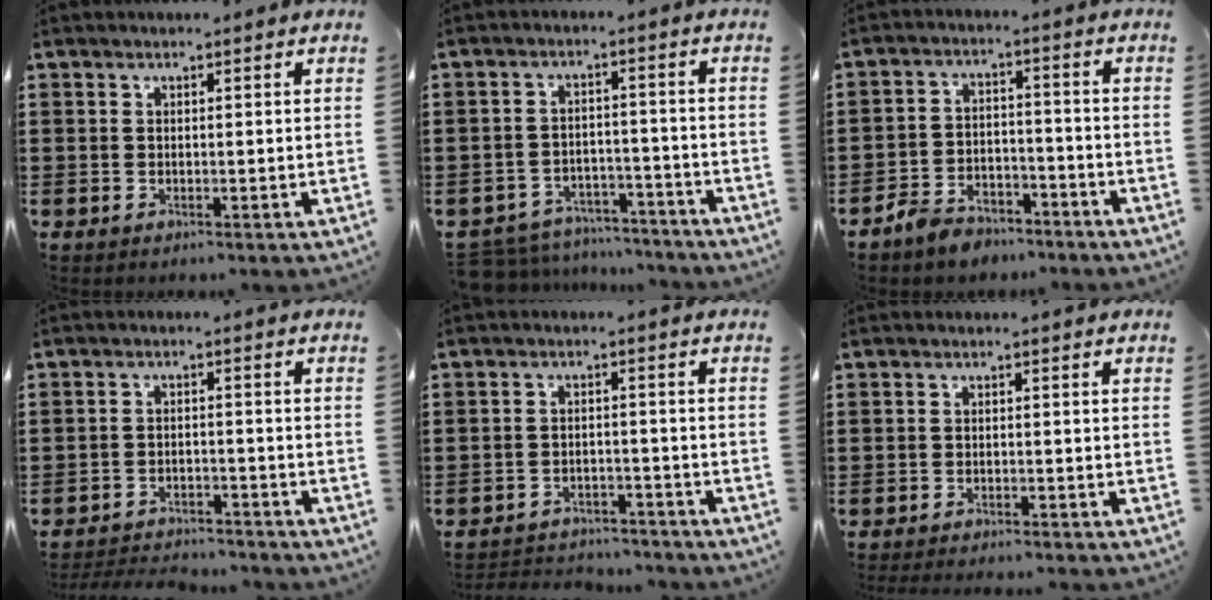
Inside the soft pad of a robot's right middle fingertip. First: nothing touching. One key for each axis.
{"total": 5.3, "fx": -5.3, "fy": 0.9, "fz": 0.3, "tx": -0.013, "ty": 0.012, "tz": -0.109}
{"total": 4.9, "fx": -4.6, "fy": 1.4, "fz": 0.8, "tx": -0.023, "ty": 0.013, "tz": -0.094}
{"total": 3.5, "fx": -3.4, "fy": 0.5, "fz": 0.2, "tx": -0.008, "ty": 0.003, "tz": -0.074}
{"total": 3.2, "fx": -3.2, "fy": 0.5, "fz": 0.0, "tx": -0.008, "ty": 0.001, "tz": -0.069}
{"total": 1.5, "fx": -1.5, "fy": -0.1, "fz": 0.2, "tx": -0.005, "ty": 0.002, "tz": -0.029}